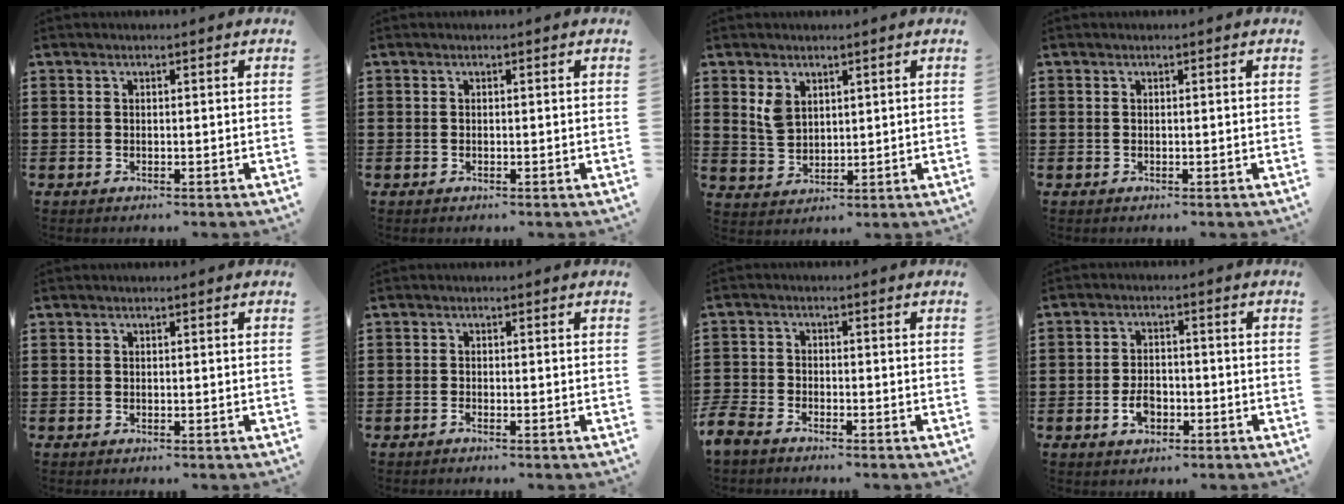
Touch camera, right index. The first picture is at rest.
{"total": 0.0}
{"total": 3.7, "force": [2.1, 2.4, 1.7], "torque": [-0.043, 0.009, 0.039]}
{"total": 0.0}
{"total": 0.0}
{"total": 0.8, "force": [-0.8, -0.2, 0.1], "torque": [-0.002, -0.003, -0.016]}
{"total": 2.7, "force": [-2.7, 0.6, 0.2], "torque": [-0.028, -0.005, -0.064]}
{"total": 3.6, "force": [-1.5, 2.4, 2.2], "torque": [-0.050, 0.001, -0.031]}